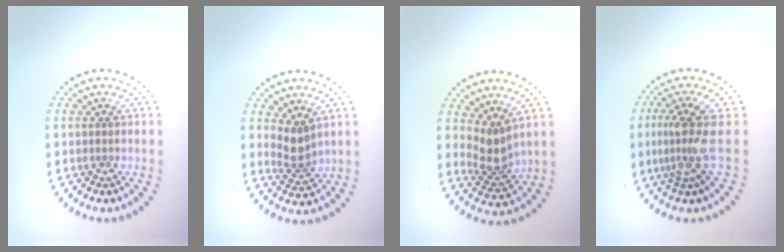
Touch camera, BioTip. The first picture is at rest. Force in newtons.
{"total": 2.5, "press": 1.9, "slide": 1.6}
{"total": 2.8, "press": 2.1, "slide": 1.8}
{"total": 3.7, "press": 2.7, "slide": 2.5}